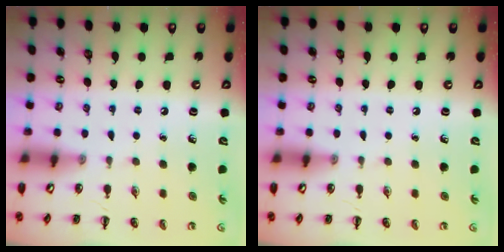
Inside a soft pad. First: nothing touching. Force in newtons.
{"total": 0.0}